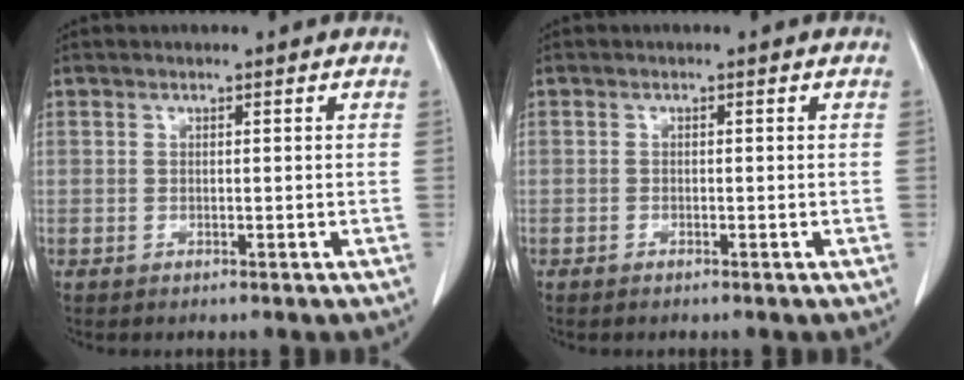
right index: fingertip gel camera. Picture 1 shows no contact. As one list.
[{"total": 1.0, "force": [-0.6, 0.5, 0.6], "torque": [-0.013, 0.000, -0.009]}]